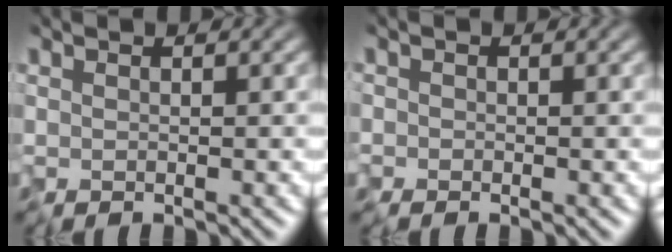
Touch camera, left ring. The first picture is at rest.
{"total": 0.7, "force": [-0.4, 0.5, -0.2], "torque": [0.005, -0.001, -0.010]}